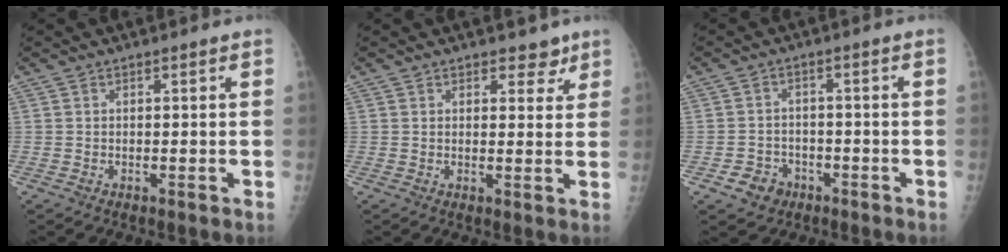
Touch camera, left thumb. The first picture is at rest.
{"total": 3.5, "force": [2.5, 2.1, 1.3], "torque": [0.010, -0.013, 0.032]}
{"total": 4.8, "force": [-2.5, 3.9, 1.0], "torque": [0.003, 0.017, -0.037]}